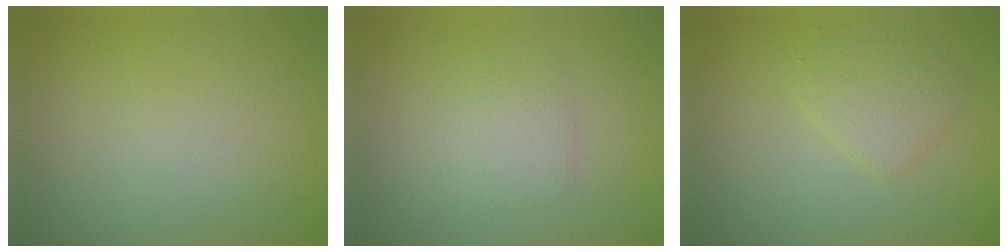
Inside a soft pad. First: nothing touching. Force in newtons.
{"total": 1.9, "press": 1.9, "slide": 0.1}
{"total": 2.0, "press": 2.0, "slide": 0.1}